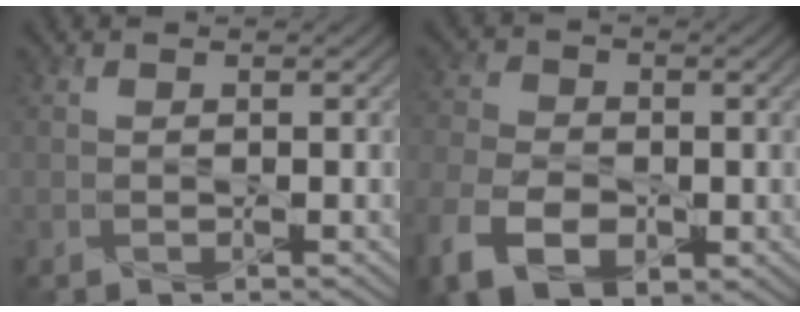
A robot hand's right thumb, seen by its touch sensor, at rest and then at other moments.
{"total": 9.2, "force": [-3.9, 5.9, 5.8], "torque": [-0.146, -0.023, -0.076]}